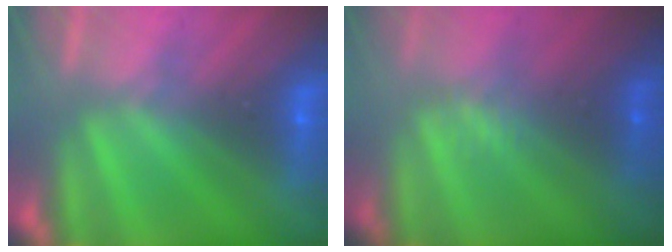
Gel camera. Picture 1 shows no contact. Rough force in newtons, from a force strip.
{"total": 2.3}